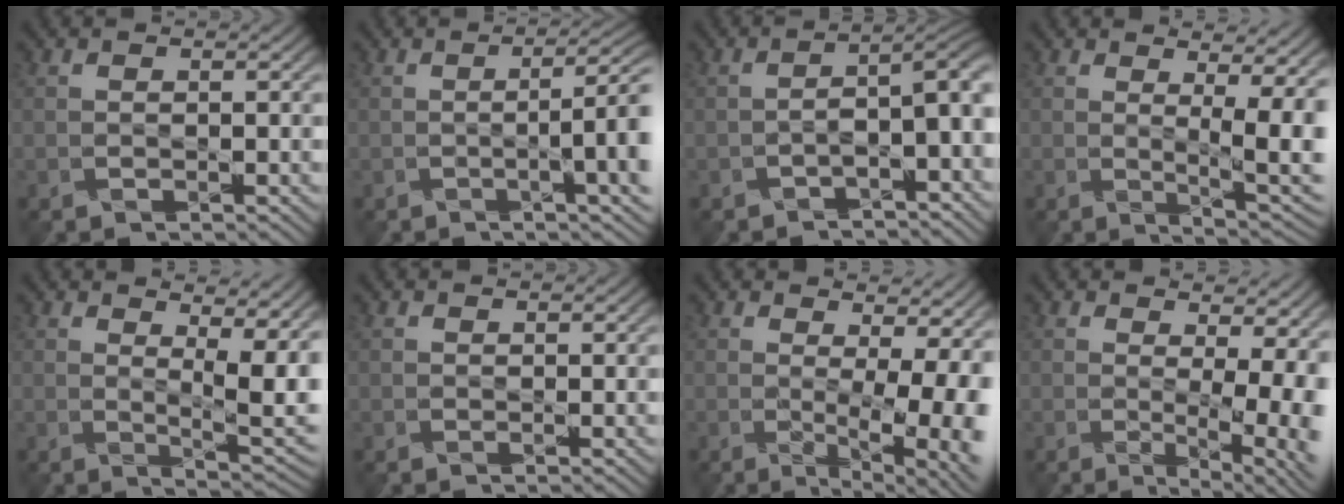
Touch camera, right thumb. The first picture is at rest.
{"total": 7.0, "force": [-0.6, 1.3, 6.9], "torque": [-0.095, 0.007, -0.006]}
{"total": 4.7, "force": [-2.3, 1.2, 3.9], "torque": [-0.058, 0.006, -0.037]}
{"total": 7.4, "force": [1.7, 3.2, 6.5], "torque": [-0.093, 0.002, 0.034]}
{"total": 8.2, "force": [3.2, 3.5, 6.7], "torque": [-0.102, 0.002, 0.055]}
{"total": 0.7, "force": [0.1, 0.3, 0.6], "torque": [-0.014, 0.001, 0.001]}
{"total": 10.4, "force": [-0.1, 4.8, 9.2], "torque": [-0.122, -0.008, 0.019]}
{"total": 8.8, "force": [0.2, 4.2, 7.7], "torque": [-0.096, -0.004, 0.020]}